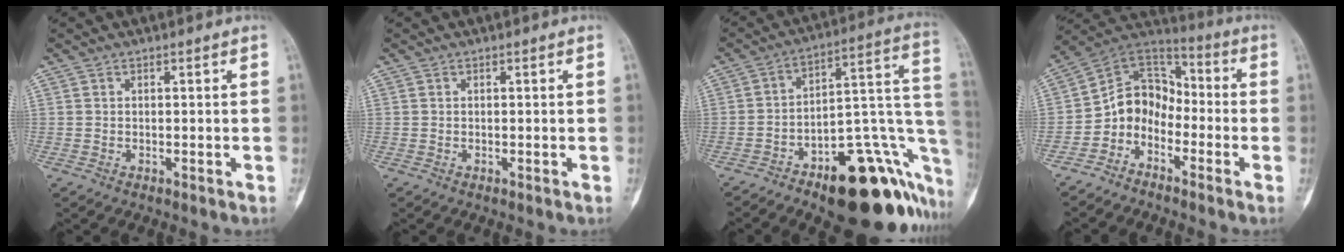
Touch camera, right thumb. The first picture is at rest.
{"total": 0.0}
{"total": 27.3, "force": [-12.2, 10.7, 22.0], "torque": [-0.198, 0.088, -0.168]}
{"total": 9.9, "force": [-4.4, 7.8, 4.2], "torque": [-0.044, 0.080, -0.103]}